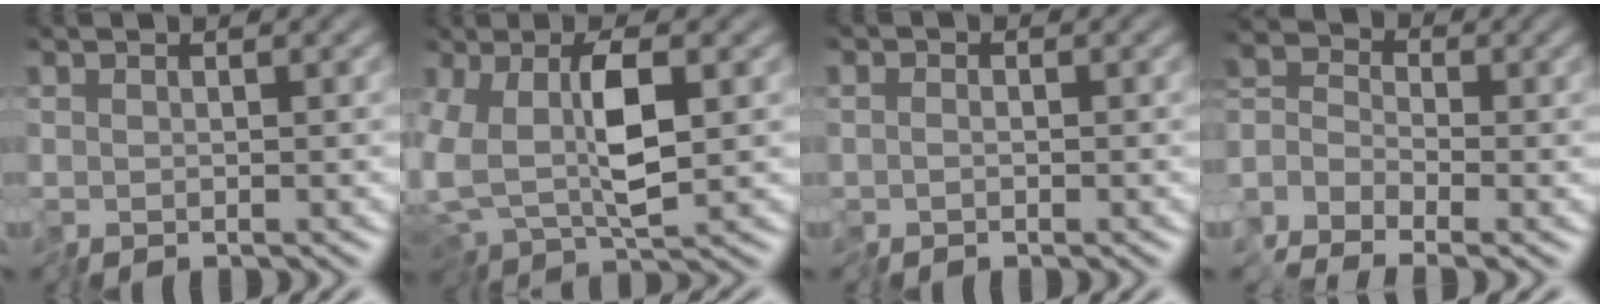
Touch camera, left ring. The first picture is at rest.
{"total": 6.4, "force": [-0.1, 2.9, 5.7], "torque": [-0.119, 0.006, -0.004]}
{"total": 1.0, "force": [-0.7, 0.6, 0.3], "torque": [-0.005, -0.001, -0.018]}
{"total": 2.8, "force": [-2.6, 0.9, 0.4], "torque": [-0.012, 0.005, -0.070]}